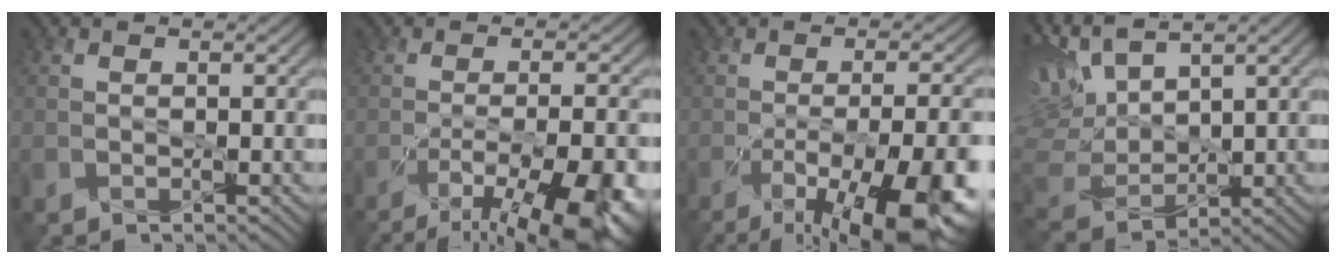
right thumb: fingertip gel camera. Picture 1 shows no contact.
{"total": 13.8, "force": [-8.6, 4.1, 10.0], "torque": [-0.147, -0.016, -0.105]}
{"total": 15.9, "force": [-8.5, 4.8, 12.6], "torque": [-0.175, -0.024, -0.115]}
{"total": 9.9, "force": [6.1, 3.7, 6.9], "torque": [-0.193, 0.019, 0.124]}